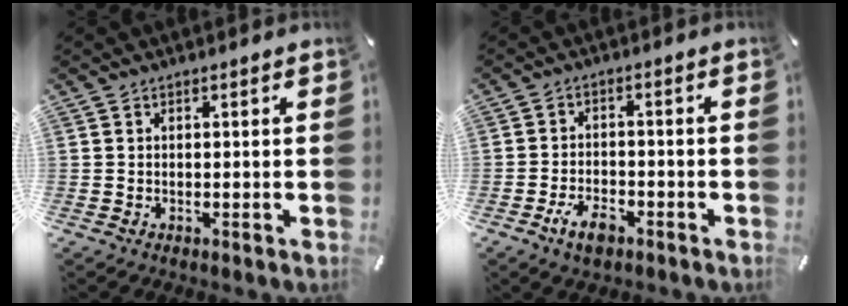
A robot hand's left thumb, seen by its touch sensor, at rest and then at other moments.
{"total": 5.8, "force": [-3.3, 3.1, 3.6], "torque": [-0.074, 0.017, -0.063]}